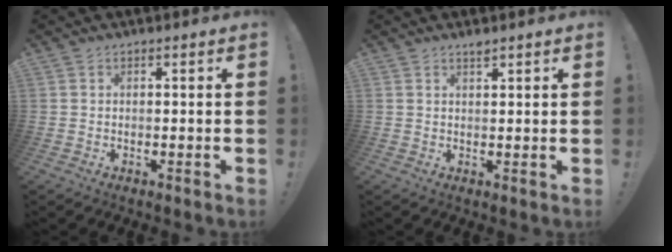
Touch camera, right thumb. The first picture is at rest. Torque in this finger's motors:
{"motor_torque": [-0.21, -0.08, 0.18, -0.07, 0.03]}